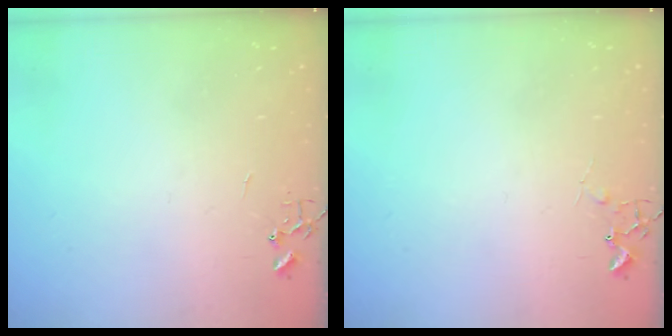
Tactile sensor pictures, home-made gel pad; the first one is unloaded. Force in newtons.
{"total": 5.4, "press": 5.3, "slide": 0.8}